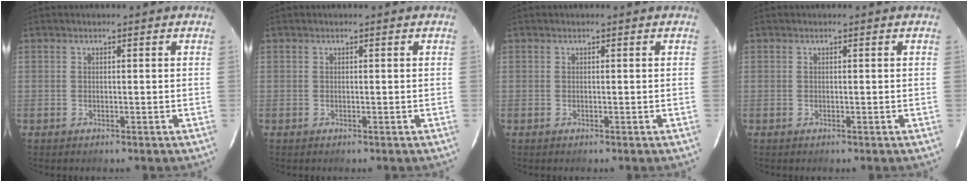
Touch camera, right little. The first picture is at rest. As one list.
[{"total": 0.0}, {"total": 0.0}, {"total": 0.0}]